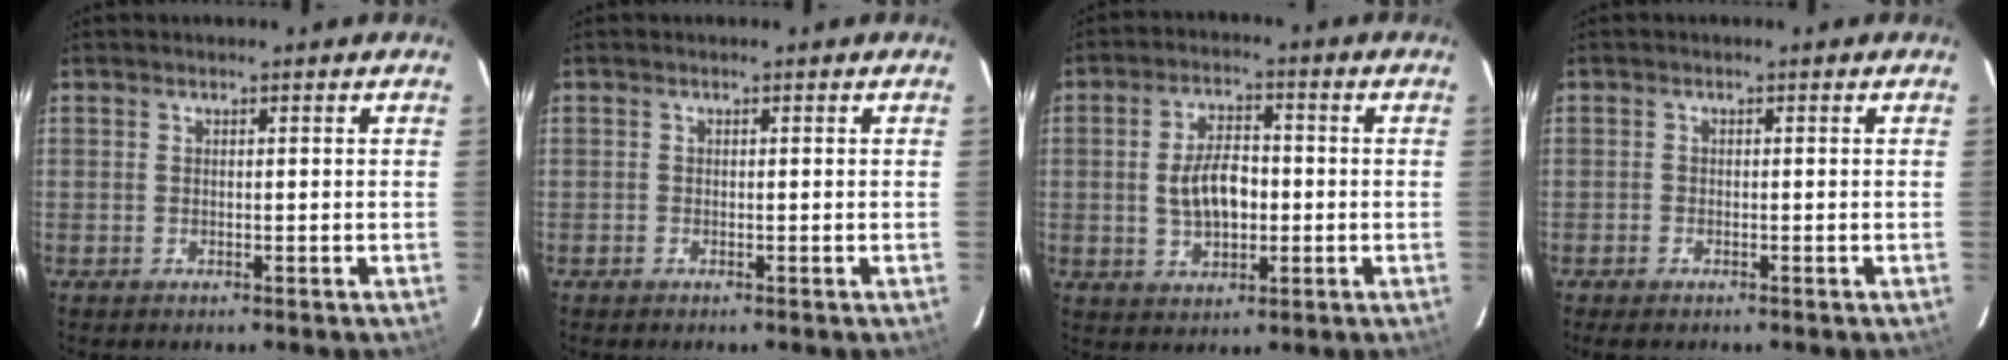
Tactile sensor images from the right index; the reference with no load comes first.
{"total": 0.0}
{"total": 8.1, "force": [-0.6, 4.4, 6.7], "torque": [-0.127, 0.009, -0.004]}
{"total": 1.6, "force": [-1.3, 0.6, 0.6], "torque": [-0.017, -0.004, -0.025]}